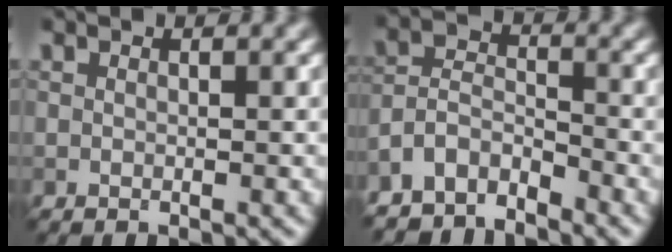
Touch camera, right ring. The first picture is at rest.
{"total": 4.6, "force": [-4.1, 1.6, 1.3], "torque": [-0.021, -0.001, -0.088]}